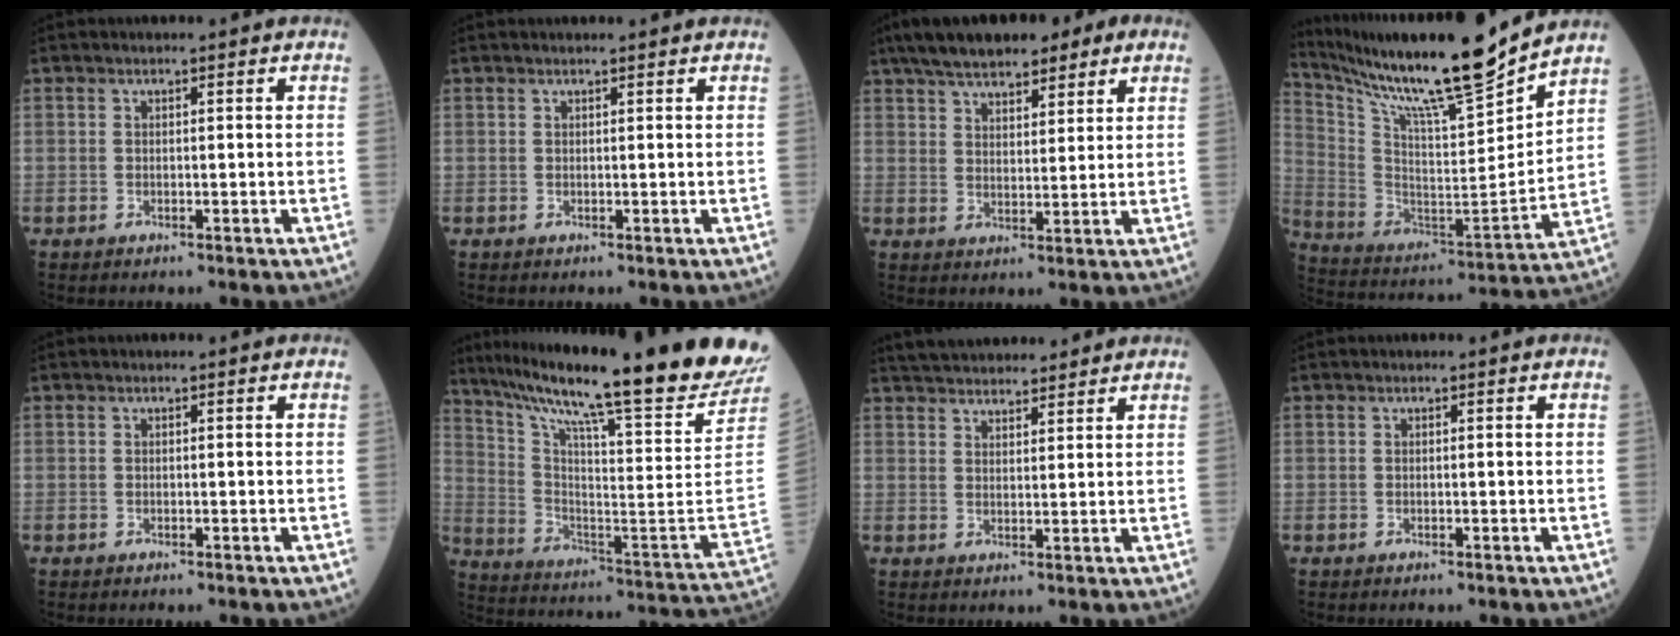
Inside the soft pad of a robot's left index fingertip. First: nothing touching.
{"total": 1.2, "force": [1.1, -0.2, 0.5], "torque": [-0.008, 0.006, 0.016]}
{"total": 14.8, "force": [10.3, 5.1, 9.3], "torque": [-0.157, 0.039, 0.157]}
{"total": 21.9, "force": [18.8, -0.3, 11.2], "torque": [-0.212, -0.034, 0.317]}
{"total": 0.0}
{"total": 29.3, "force": [23.5, -0.1, 17.5], "torque": [-0.302, -0.084, 0.338]}
{"total": 12.1, "force": [11.0, 2.7, 4.1], "torque": [-0.063, 0.030, 0.166]}
{"total": 0.0}